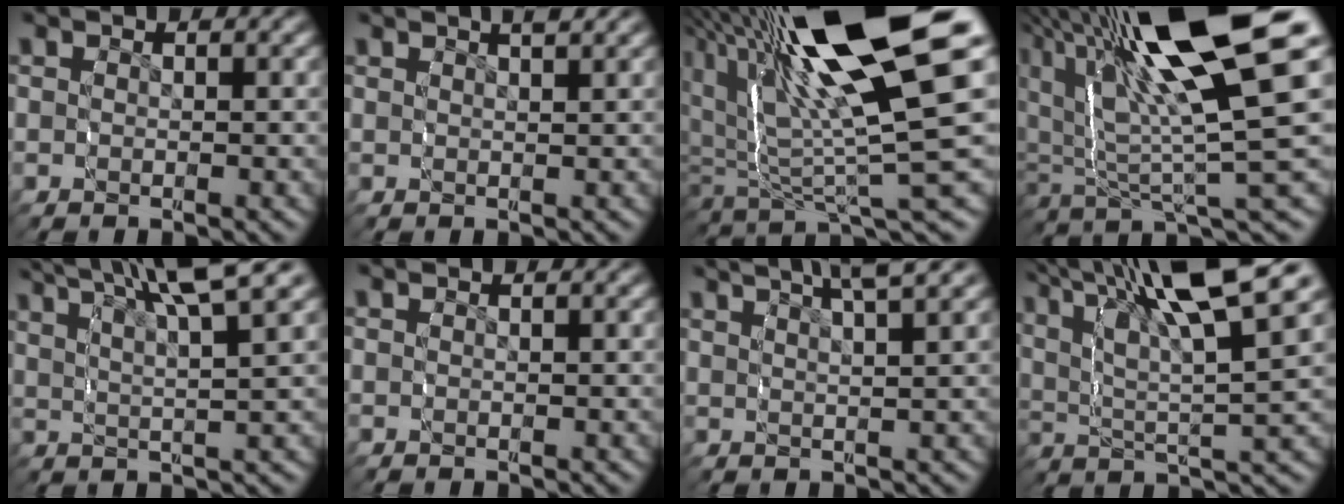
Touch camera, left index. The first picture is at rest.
{"total": 1.7, "force": [1.5, -0.2, 0.8], "torque": [0.001, 0.007, 0.023]}
{"total": 16.9, "force": [4.7, 7.0, 14.6], "torque": [-0.232, 0.012, 0.079]}
{"total": 14.9, "force": [4.9, 5.9, 12.8], "torque": [-0.198, 0.028, 0.074]}
{"total": 6.9, "force": [4.7, 1.6, 4.8], "torque": [-0.055, 0.023, 0.065]}
{"total": 0.0}
{"total": 7.9, "force": [5.9, 2.6, 4.5], "torque": [-0.049, 0.036, 0.078]}
{"total": 9.9, "force": [4.9, 3.9, 7.6], "torque": [-0.114, 0.015, 0.073]}